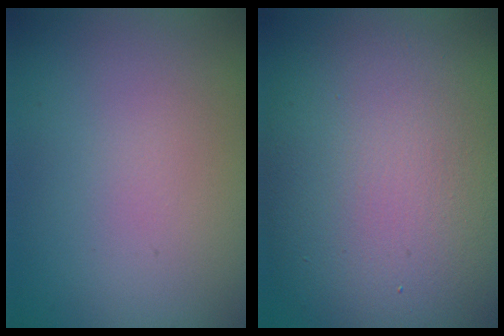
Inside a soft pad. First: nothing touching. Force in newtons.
{"total": 13.1, "press": 13.1, "slide": 0.6}